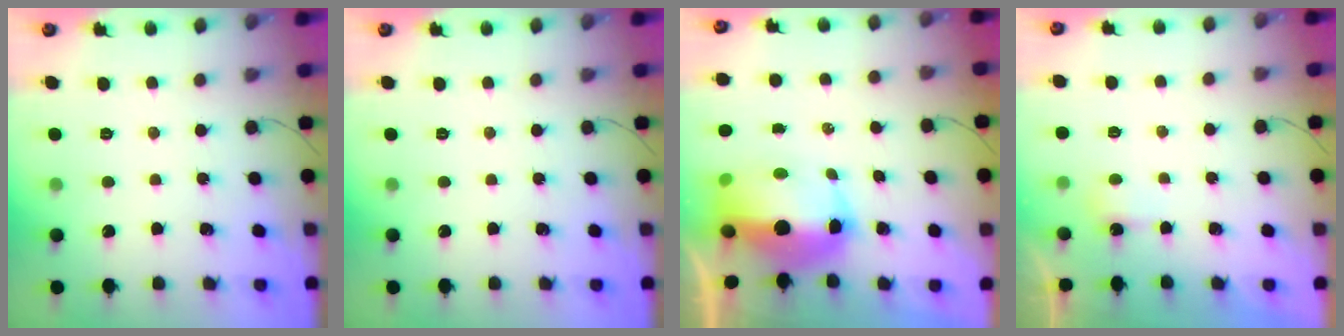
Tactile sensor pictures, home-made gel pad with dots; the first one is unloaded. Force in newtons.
{"total": 0.0}
{"total": 13.6, "press": 13.3, "slide": 2.6}
{"total": 2.3, "press": 2.1, "slide": 0.8}